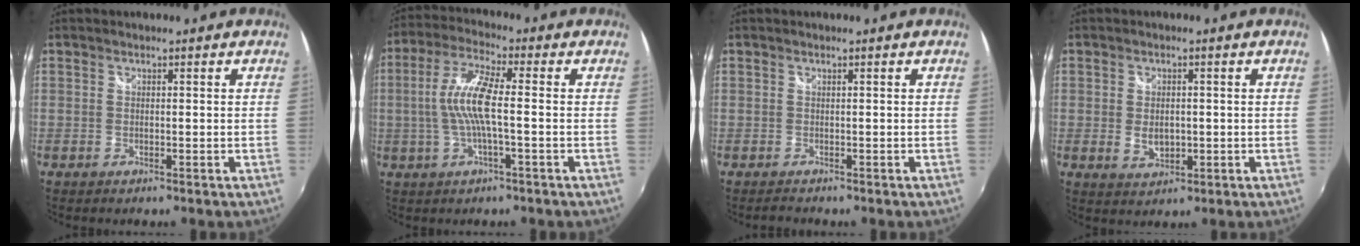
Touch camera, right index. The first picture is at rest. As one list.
[{"total": 9.4, "force": [-0.7, 1.4, 9.2], "torque": [-0.191, 0.004, -0.012]}, {"total": 0.9, "force": [-0.6, 0.6, 0.0], "torque": [-0.005, -0.002, -0.011]}, {"total": 4.0, "force": [-0.3, 2.8, 2.8], "torque": [-0.048, -0.007, -0.001]}]